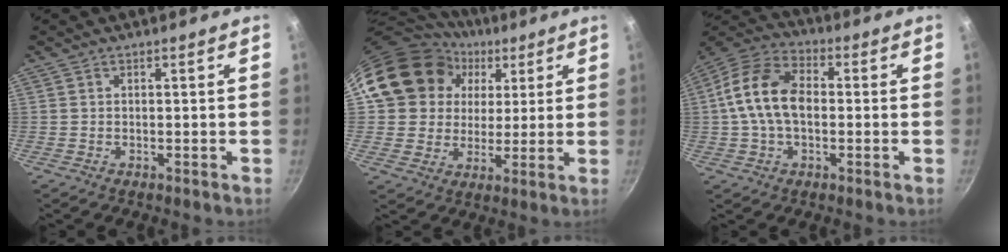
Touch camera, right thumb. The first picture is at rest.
{"total": 17.4, "force": [6.2, 14.9, 6.6], "torque": [-0.106, 0.013, 0.108]}
{"total": 13.7, "force": [0.2, 8.7, 10.5], "torque": [-0.184, 0.034, -0.013]}